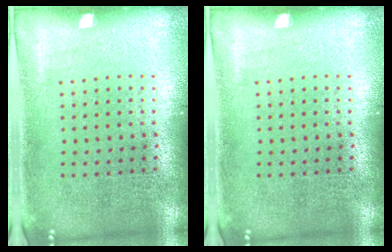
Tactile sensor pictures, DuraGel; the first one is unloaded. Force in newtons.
{"total": 0.0}